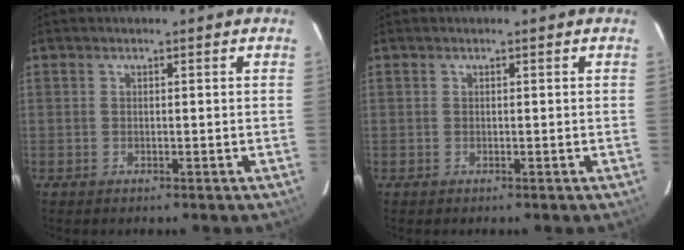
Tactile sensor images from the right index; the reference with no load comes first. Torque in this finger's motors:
{"motor_torque": [0.00, 0.00, 0.02, 0.00]}